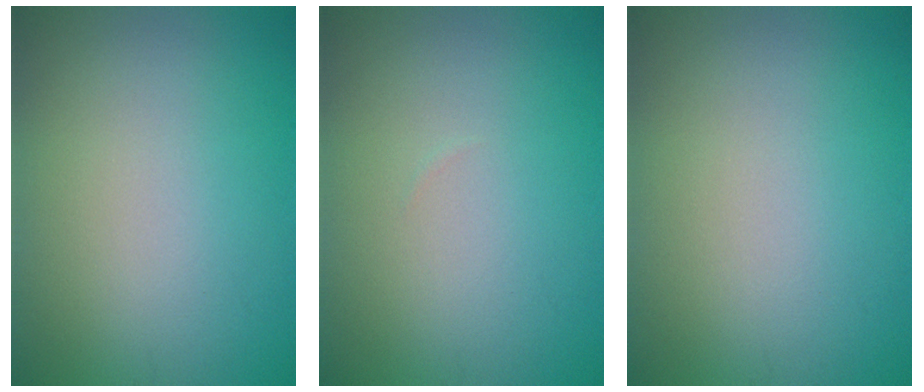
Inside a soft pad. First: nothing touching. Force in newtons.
{"total": 0.0}
{"total": 0.0}